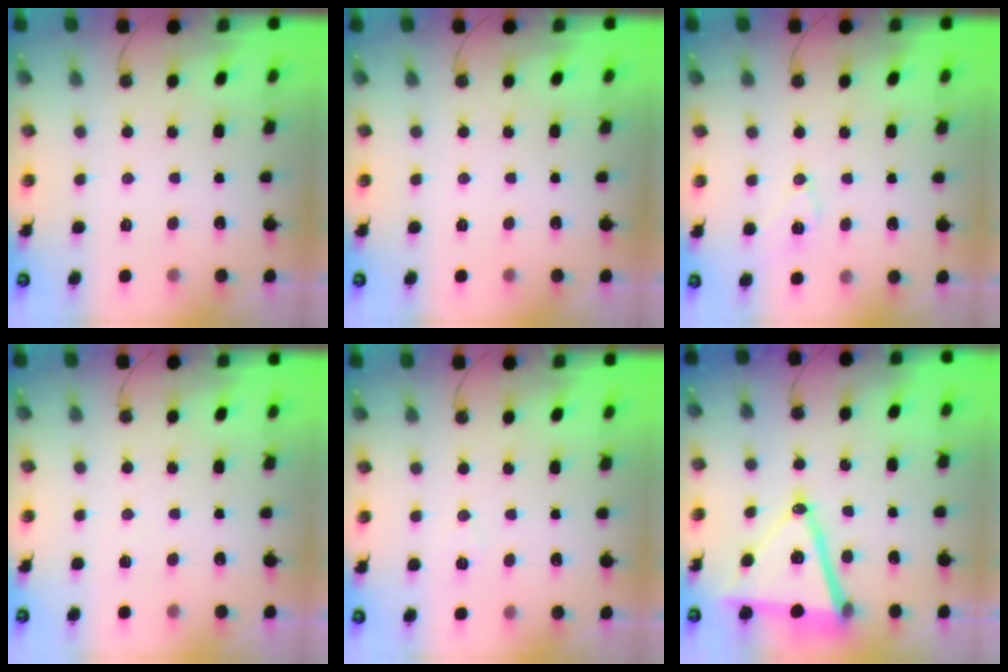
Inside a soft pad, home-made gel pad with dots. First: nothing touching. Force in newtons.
{"total": 0.0}
{"total": 7.1, "press": 6.3, "slide": 3.2}
{"total": 3.6, "press": 3.2, "slide": 1.6}
{"total": 6.6, "press": 4.9, "slide": 4.4}
{"total": 16.0, "press": 15.5, "slide": 3.8}